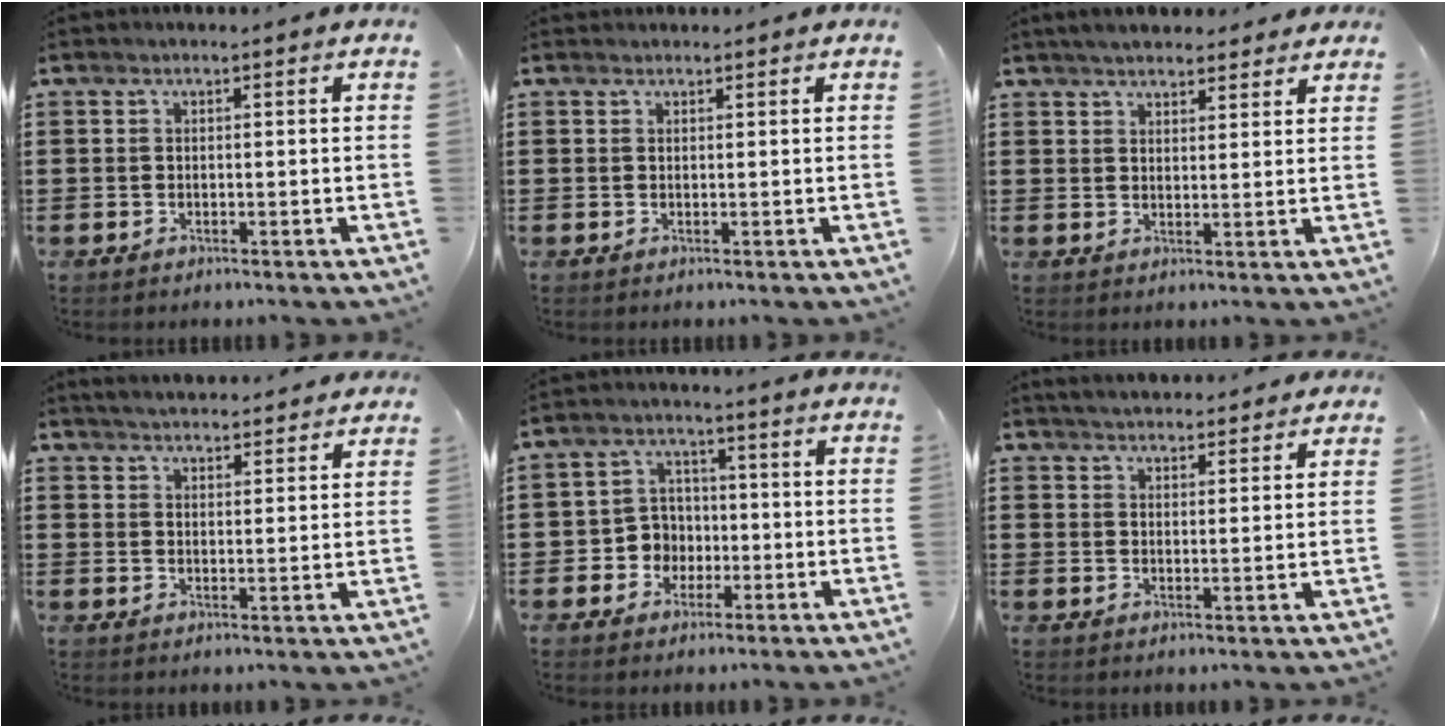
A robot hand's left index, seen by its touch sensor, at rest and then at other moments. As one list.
[{"total": 0.6, "force": [0.5, 0.2, 0.0], "torque": [-0.001, 0.001, 0.011]}, {"total": 3.9, "force": [3.6, 1.0, 0.9], "torque": [-0.027, -0.002, 0.068]}, {"total": 3.5, "force": [3.5, -0.3, 0.2], "torque": [-0.015, -0.016, 0.062]}, {"total": 5.0, "force": [-1.2, 4.6, 1.4], "torque": [-0.040, 0.012, -0.023]}, {"total": 3.3, "force": [3.3, 0.1, 0.2], "torque": [-0.014, -0.011, 0.061]}]